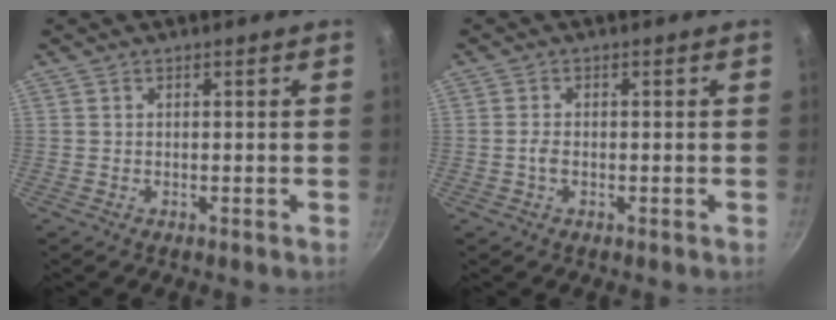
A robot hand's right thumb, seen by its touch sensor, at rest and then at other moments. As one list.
[{"total": 1.8, "force": [-0.5, 1.0, 1.4], "torque": [-0.030, 0.007, -0.011]}]